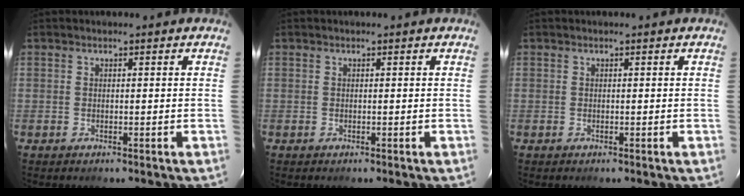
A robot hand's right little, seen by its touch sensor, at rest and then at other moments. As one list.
[{"total": 0.0}, {"total": 0.0}]